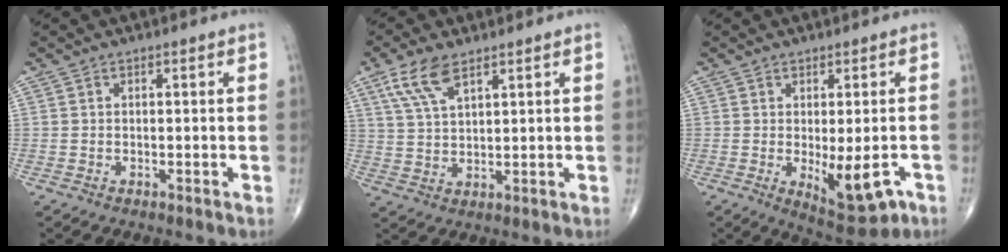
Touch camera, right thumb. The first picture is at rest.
{"total": 7.5, "force": [4.4, 3.0, 5.3], "torque": [-0.105, -0.009, 0.091]}
{"total": 9.3, "force": [-2.6, 3.6, 8.2], "torque": [-0.102, -0.012, -0.025]}